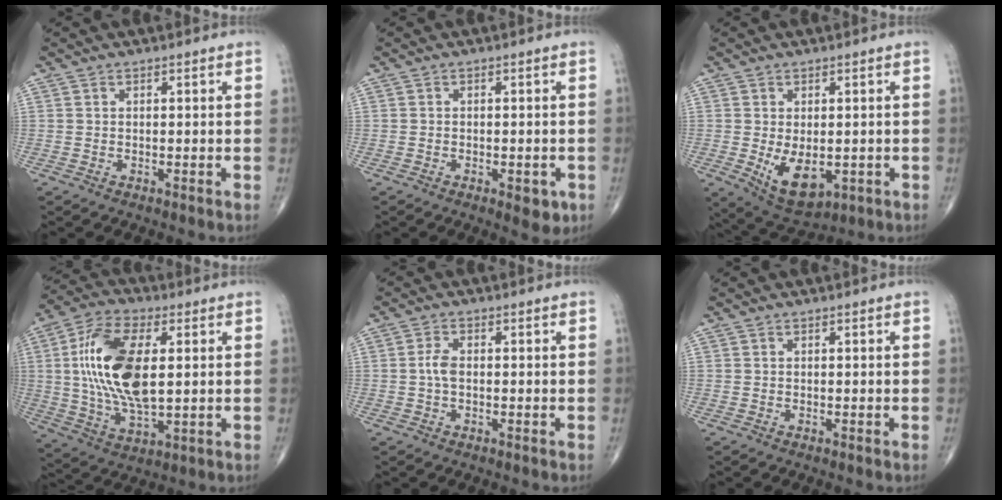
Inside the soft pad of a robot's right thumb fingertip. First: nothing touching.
{"total": 3.9, "force": [-1.5, 1.8, 3.1], "torque": [-0.027, -0.002, -0.015]}
{"total": 8.6, "force": [-1.5, 5.0, 6.9], "torque": [-0.100, -0.014, -0.006]}
{"total": 18.1, "force": [2.4, 8.6, 15.7], "torque": [-0.309, -0.005, 0.045]}
{"total": 2.6, "force": [-0.2, 1.4, 2.2], "torque": [-0.050, 0.005, -0.008]}
{"total": 0.0}